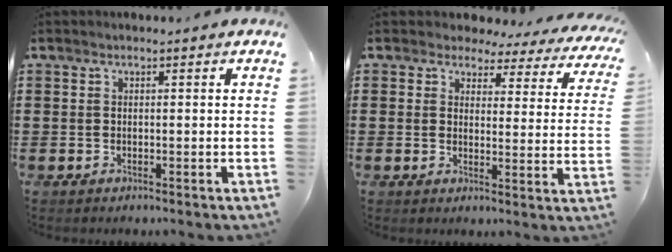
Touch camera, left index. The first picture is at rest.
{"total": 3.2, "force": [2.8, 1.5, 0.5], "torque": [-0.023, -0.021, 0.041]}